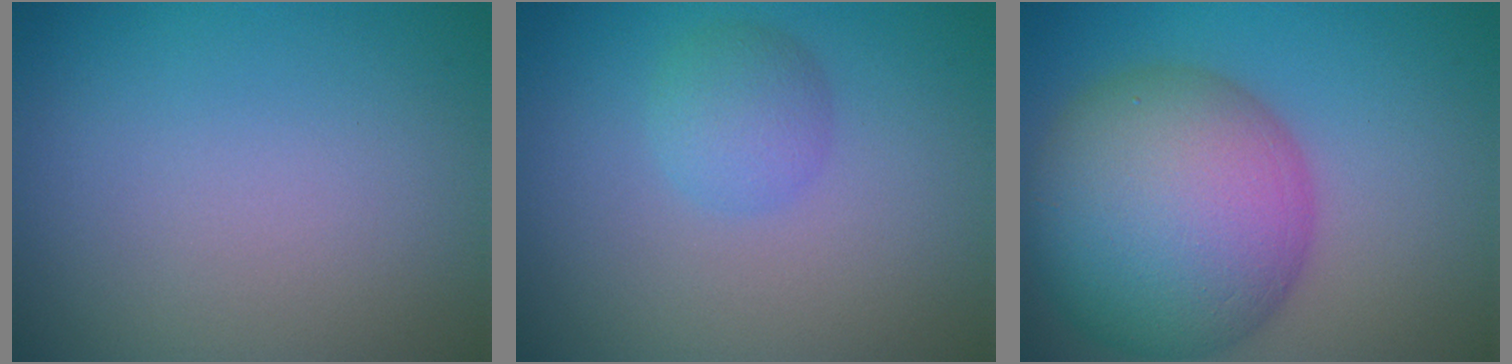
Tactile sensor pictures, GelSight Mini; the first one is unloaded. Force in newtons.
{"total": 2.2, "press": 2.2, "slide": 0.0}
{"total": 12.1, "press": 12.1, "slide": 0.5}